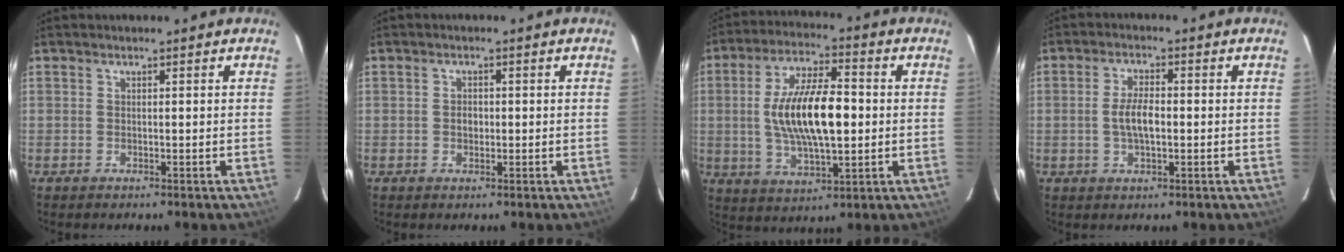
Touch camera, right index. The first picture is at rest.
{"total": 1.6, "force": [-0.2, 1.3, 0.8], "torque": [-0.015, 0.005, -0.004]}
{"total": 15.6, "force": [0.1, 5.8, 14.4], "torque": [-0.271, 0.004, 0.005]}
{"total": 4.9, "force": [-0.6, 1.9, 4.5], "torque": [-0.088, 0.003, -0.007]}